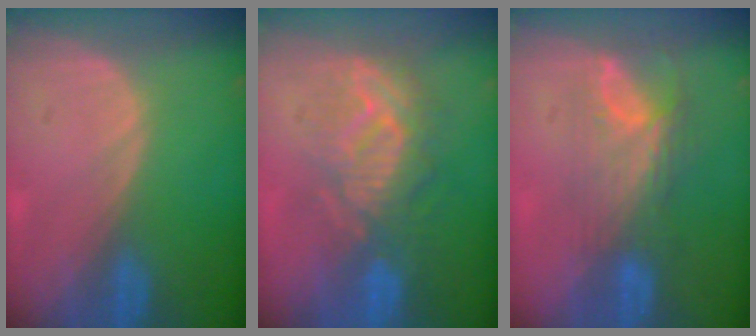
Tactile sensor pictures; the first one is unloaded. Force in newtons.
{"total": 9.0, "press": 8.9, "slide": 1.7}
{"total": 8.0, "press": 6.6, "slide": 4.5}